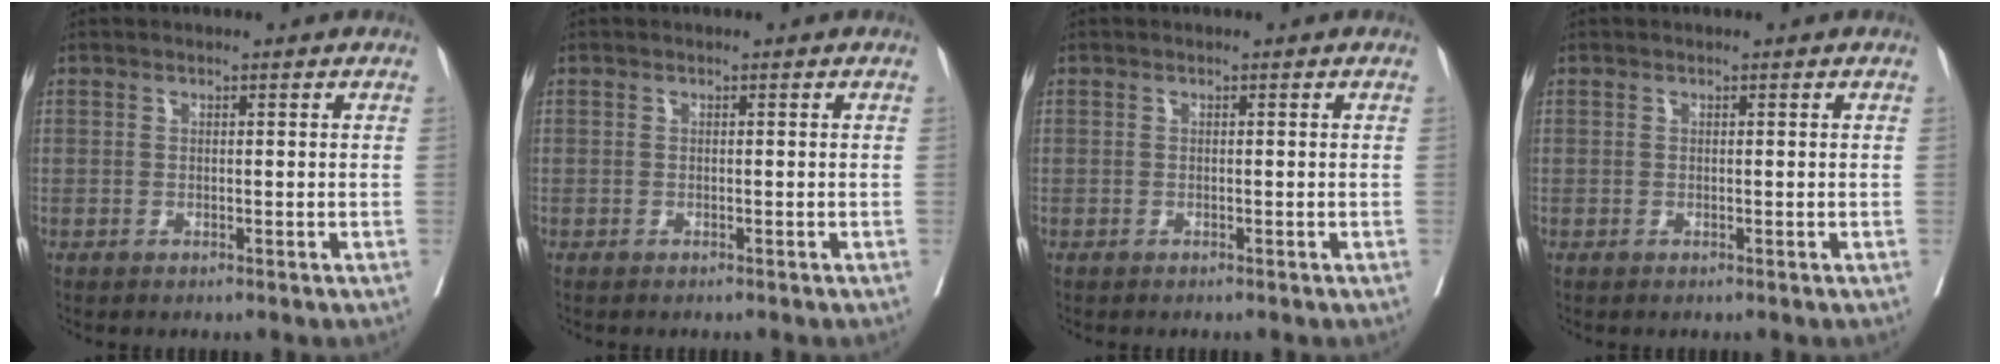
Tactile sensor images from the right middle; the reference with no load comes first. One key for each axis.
{"total": 0.8, "fx": -0.7, "fy": 0.1, "fz": 0.3, "tx": -0.002, "ty": -0.001, "tz": -0.010}
{"total": 0.0}
{"total": 0.0}